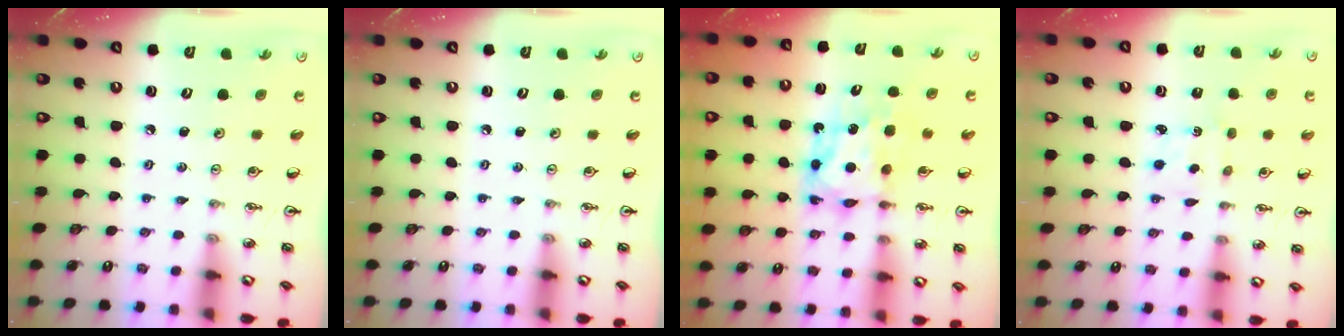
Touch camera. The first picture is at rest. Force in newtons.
{"total": 0.0}
{"total": 7.1, "press": 7.1, "slide": 0.6}
{"total": 2.6, "press": 2.5, "slide": 0.3}